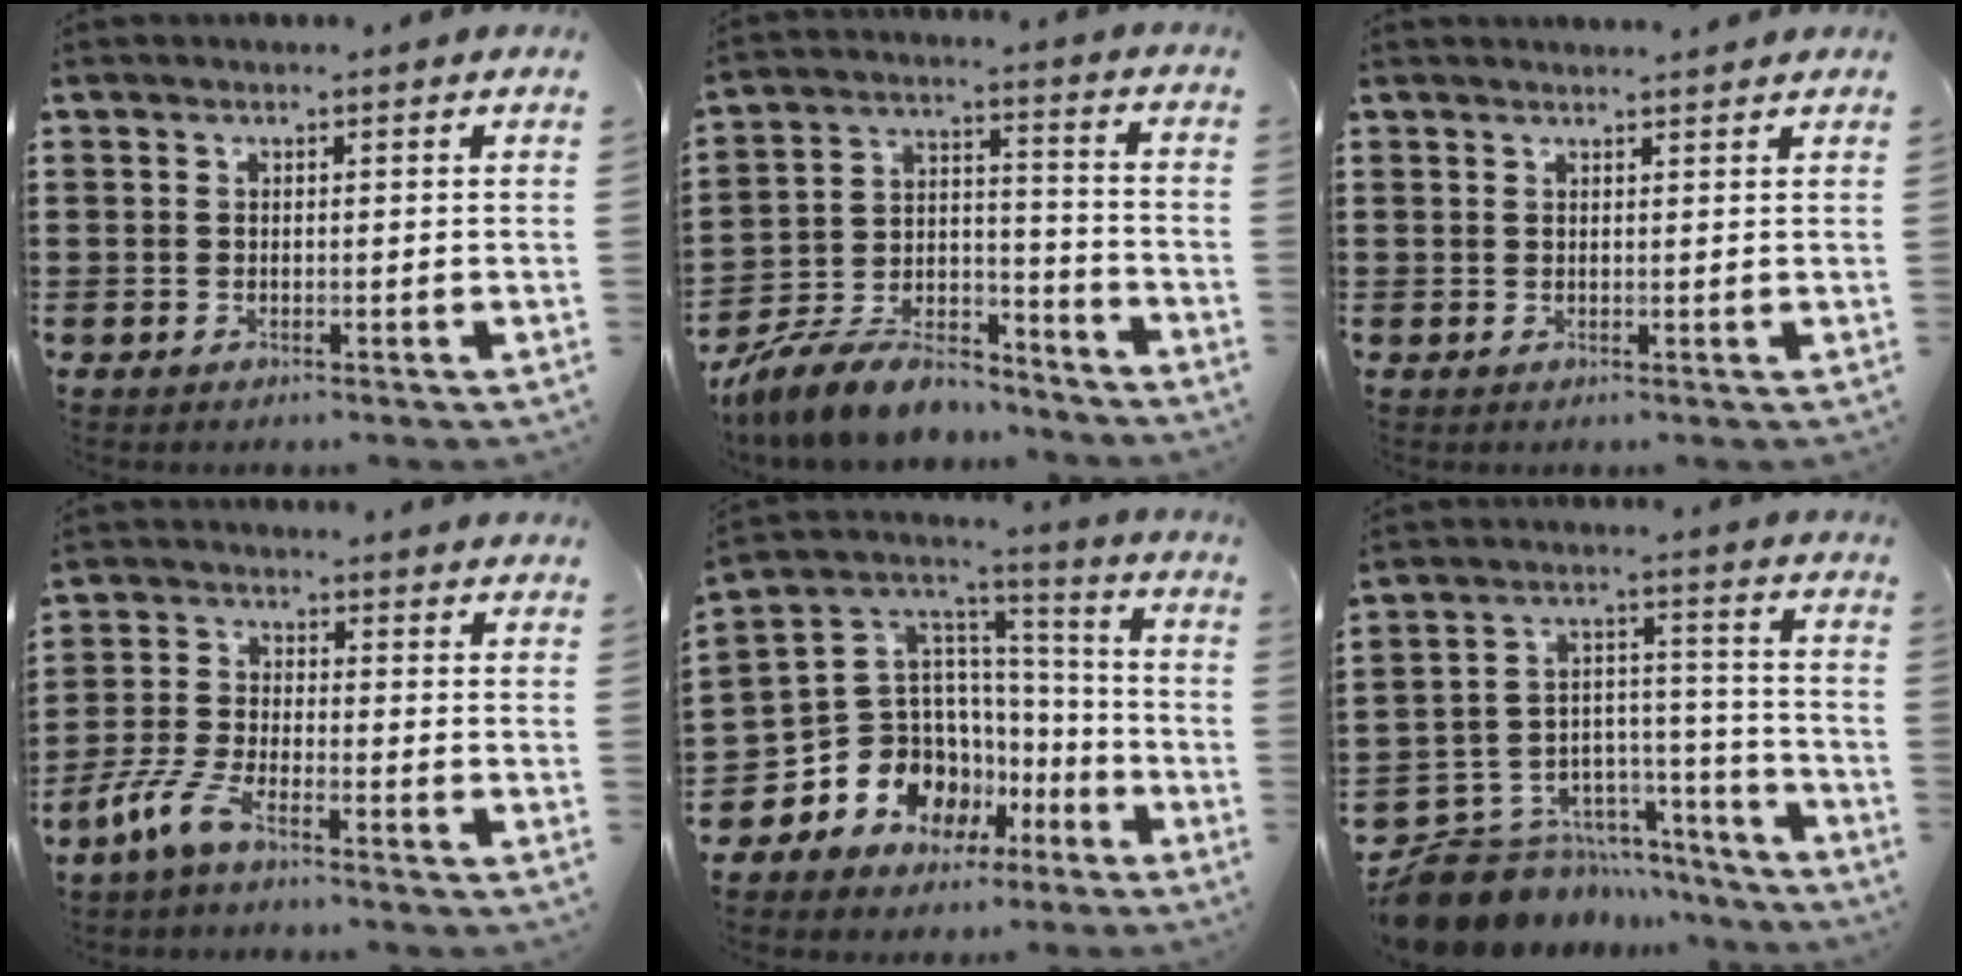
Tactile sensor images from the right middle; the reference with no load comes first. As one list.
[{"total": 10.5, "force": [-9.2, 3.3, 3.9], "torque": [-0.069, 0.035, -0.176]}, {"total": 1.2, "force": [1.2, -0.1, 0.1], "torque": [-0.003, -0.002, 0.024]}, {"total": 5.9, "force": [-4.4, 1.5, 3.7], "torque": [-0.101, -0.012, -0.090]}, {"total": 10.9, "force": [-6.3, 8.6, 2.2], "torque": [-0.091, -0.009, -0.117]}, {"total": 9.9, "force": [-8.8, 4.3, 1.3], "torque": [-0.044, 0.012, -0.168]}]